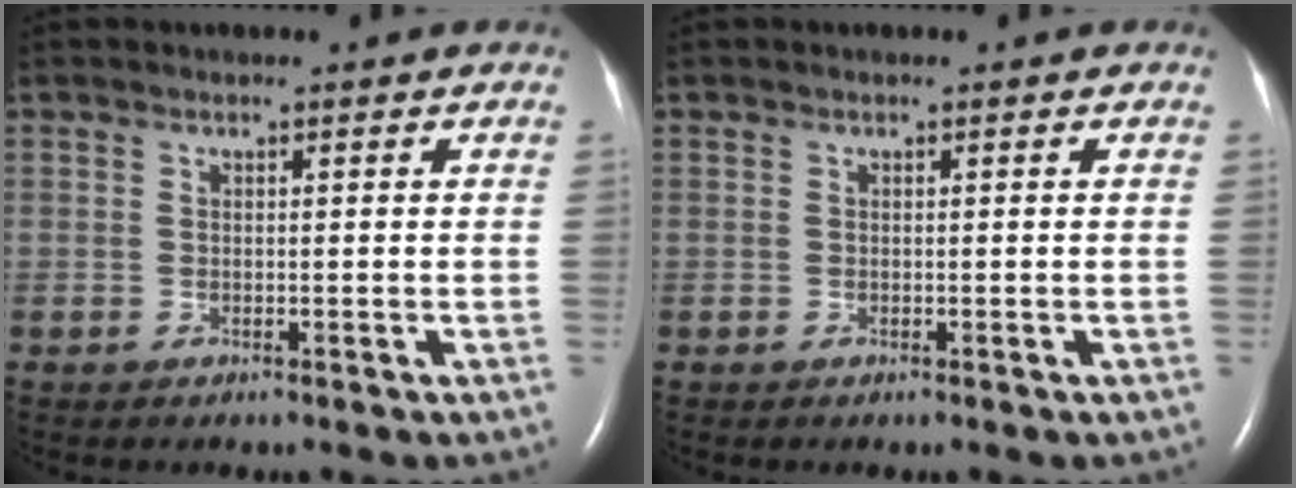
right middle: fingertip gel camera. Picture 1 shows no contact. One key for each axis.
{"total": 0.0}